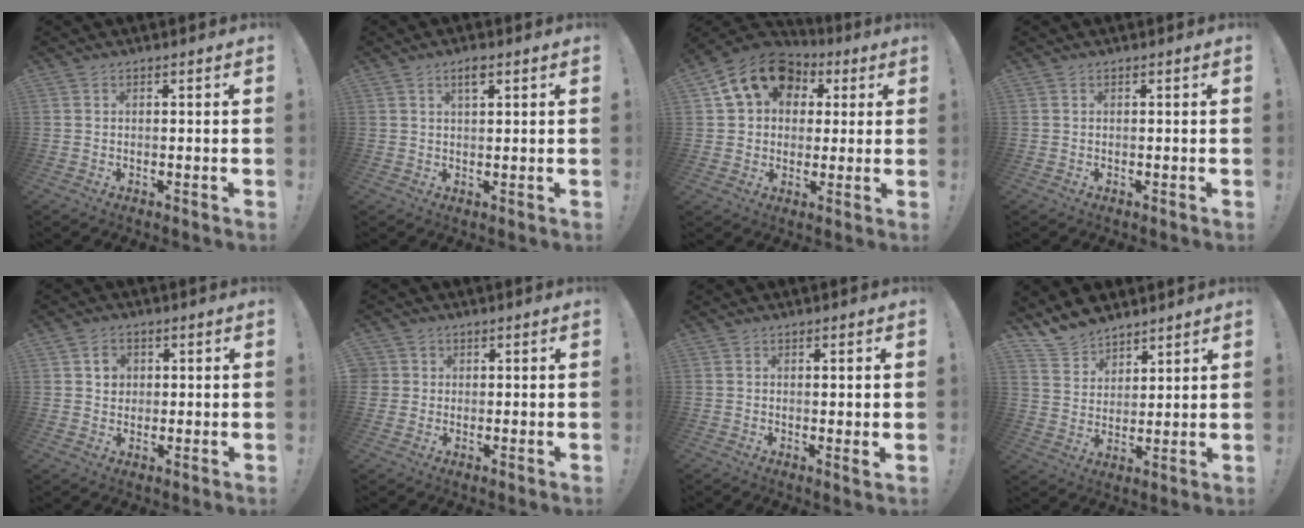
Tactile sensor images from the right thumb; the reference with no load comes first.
{"total": 3.2, "force": [1.7, 1.1, 2.5], "torque": [-0.046, 0.002, 0.026]}
{"total": 15.2, "force": [6.2, 11.6, 7.7], "torque": [-0.113, -0.016, 0.117]}
{"total": 0.0}
{"total": 4.1, "force": [1.1, 3.6, 1.6], "torque": [-0.015, -0.002, 0.017]}
{"total": 2.8, "force": [0.8, 2.7, 0.2], "torque": [-0.009, 0.002, 0.016]}
{"total": 2.2, "force": [0.3, -0.4, 2.2], "torque": [-0.030, -0.007, 0.001]}
{"total": 9.4, "force": [8.3, 4.2, 1.2], "torque": [-0.034, -0.064, 0.165]}